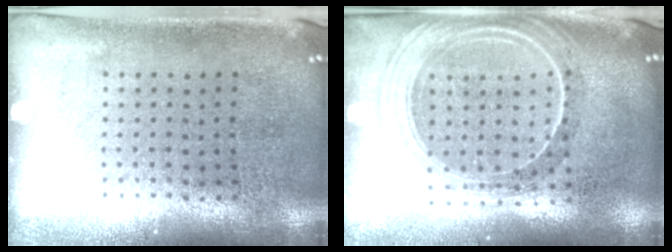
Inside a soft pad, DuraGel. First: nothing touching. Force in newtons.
{"total": 2.3, "press": 2.0, "slide": 1.2}